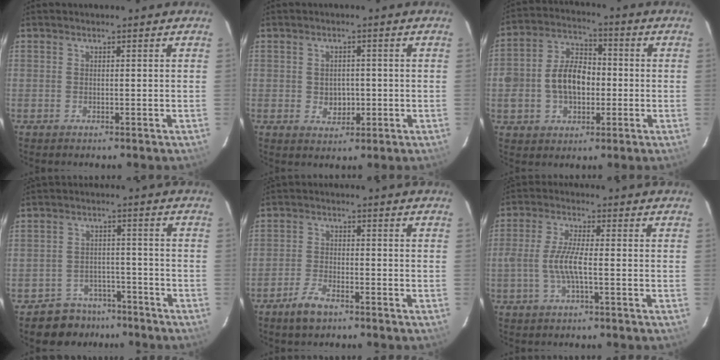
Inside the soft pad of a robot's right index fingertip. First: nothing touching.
{"total": 3.6, "force": [-0.4, 3.1, 1.8], "torque": [-0.032, 0.004, 0.001]}
{"total": 11.0, "force": [-1.3, 7.6, 7.9], "torque": [-0.159, 0.024, -0.019]}
{"total": 7.0, "force": [-5.3, 4.5, -0.1], "torque": [-0.008, 0.030, -0.076]}
{"total": 4.9, "force": [-3.6, 1.9, 2.8], "torque": [-0.072, -0.001, -0.069]}
{"total": 6.0, "force": [-1.4, 1.0, 5.8], "torque": [-0.121, 0.003, -0.027]}